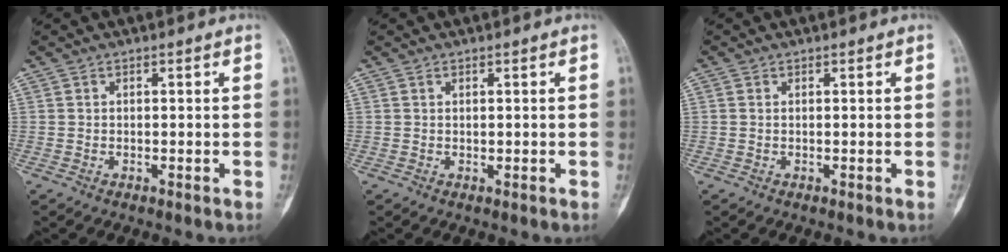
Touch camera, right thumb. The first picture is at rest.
{"total": 0.0}
{"total": 0.0}